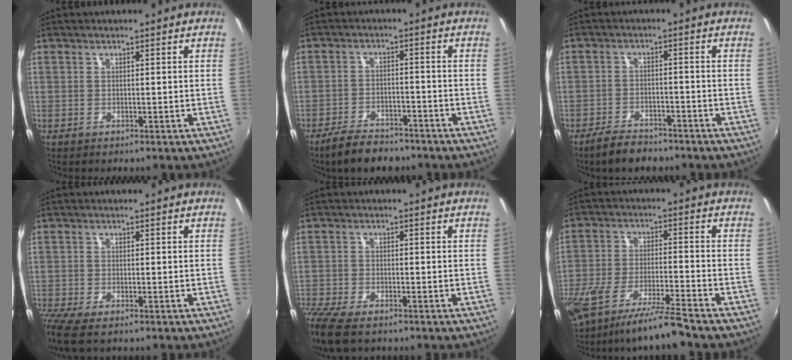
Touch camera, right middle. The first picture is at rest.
{"total": 8.0, "force": [-6.4, 2.9, 3.6], "torque": [-0.091, -0.002, -0.104]}
{"total": 5.9, "force": [-4.8, 2.1, 2.5], "torque": [-0.068, -0.001, -0.079]}
{"total": 5.9, "force": [-4.3, 1.2, 3.8], "torque": [-0.091, -0.032, -0.083]}
{"total": 9.9, "force": [-7.6, 2.9, 5.6], "torque": [-0.146, -0.045, -0.146]}
{"total": 13.1, "force": [-10.4, 0.6, 7.9], "torque": [-0.168, -0.029, -0.185]}